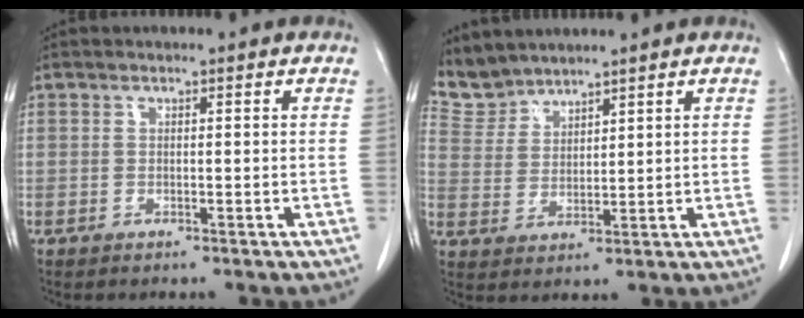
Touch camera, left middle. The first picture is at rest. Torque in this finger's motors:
{"motor_torque": [0.12, -0.22, -0.09, -0.04]}